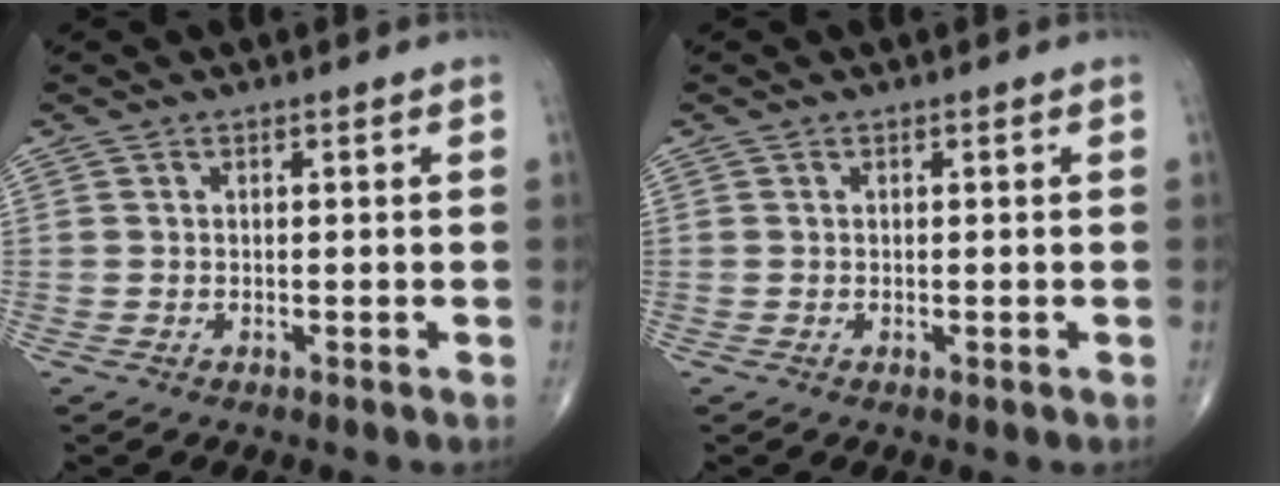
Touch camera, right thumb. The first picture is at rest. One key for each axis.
{"total": 0.0}